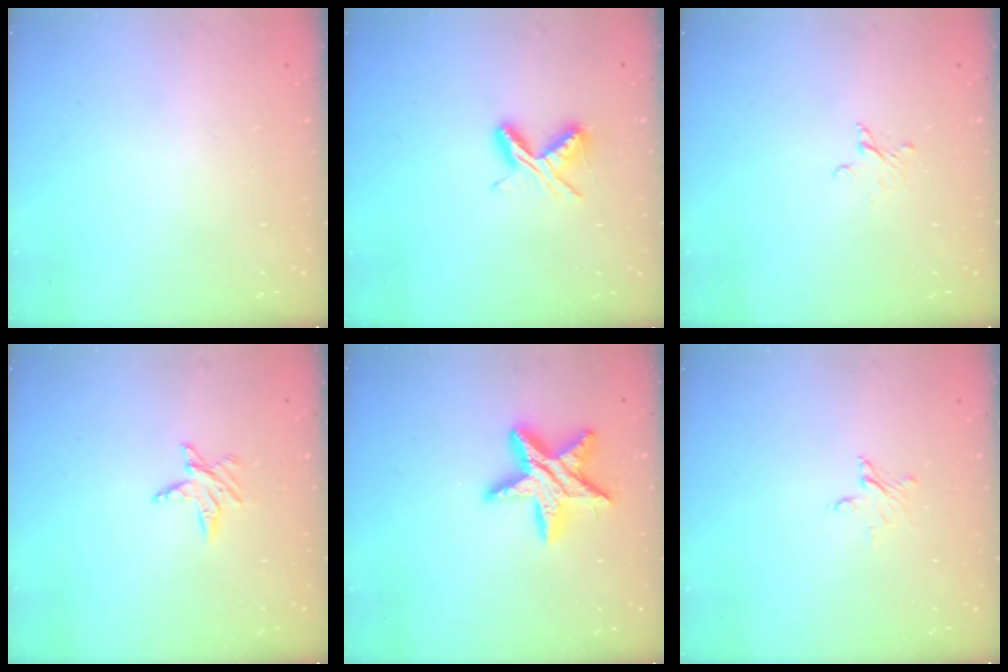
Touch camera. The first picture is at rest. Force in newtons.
{"total": 6.0, "press": 5.9, "slide": 0.9}
{"total": 2.0, "press": 2.0, "slide": 0.1}
{"total": 5.1, "press": 5.1, "slide": 0.5}
{"total": 15.1, "press": 15.1, "slide": 0.9}
{"total": 2.9, "press": 2.9, "slide": 0.3}